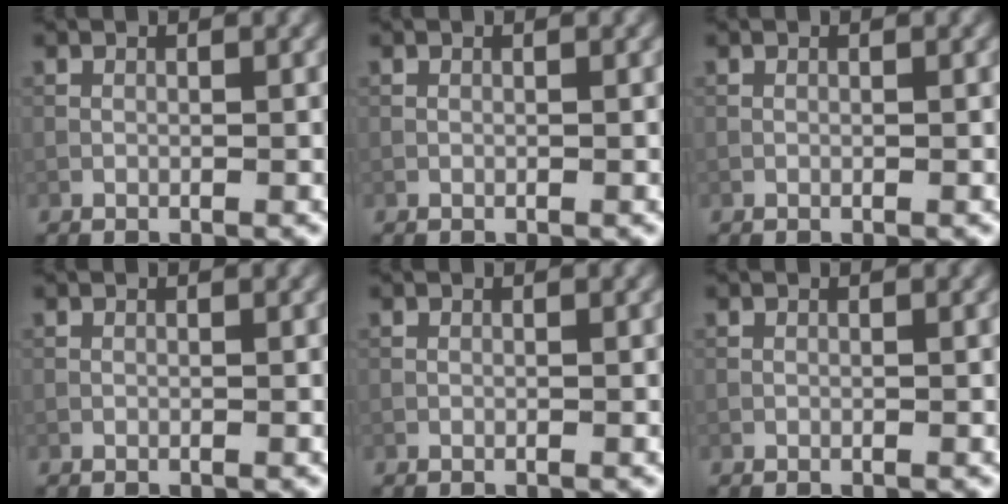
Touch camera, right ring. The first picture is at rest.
{"total": 0.0}
{"total": 0.0}
{"total": 0.0}
{"total": 0.0}
{"total": 0.0}